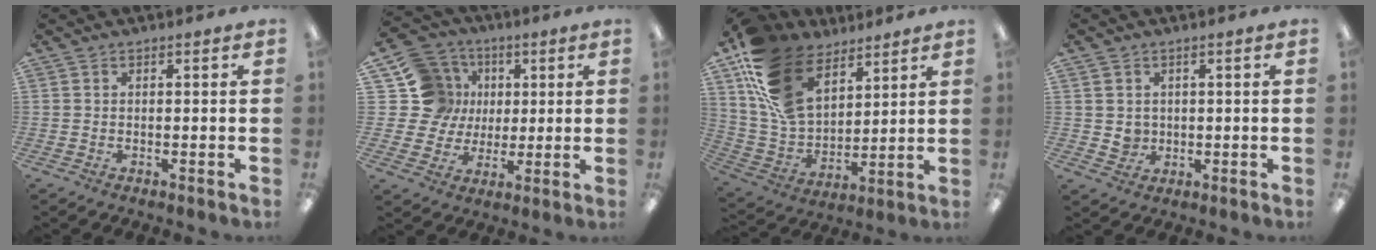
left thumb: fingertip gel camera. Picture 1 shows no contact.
{"total": 14.7, "force": [3.5, 13.7, 4.0], "torque": [-0.074, -0.007, 0.080]}
{"total": 19.3, "force": [11.6, 11.9, 9.8], "torque": [-0.225, -0.050, 0.224]}
{"total": 3.2, "force": [0.6, 3.1, 0.6], "torque": [-0.009, 0.001, 0.012]}